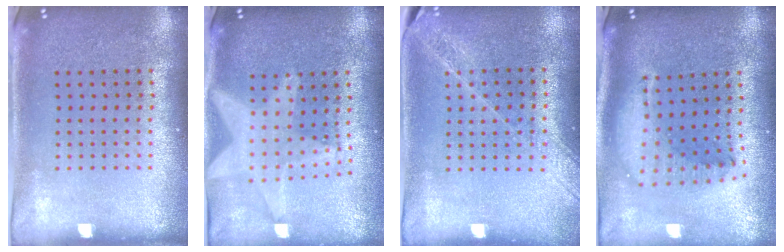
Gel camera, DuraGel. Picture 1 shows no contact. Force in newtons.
{"total": 2.3, "press": 1.9, "slide": 1.3}
{"total": 1.6, "press": 1.5, "slide": 0.6}
{"total": 1.8, "press": 1.5, "slide": 1.0}